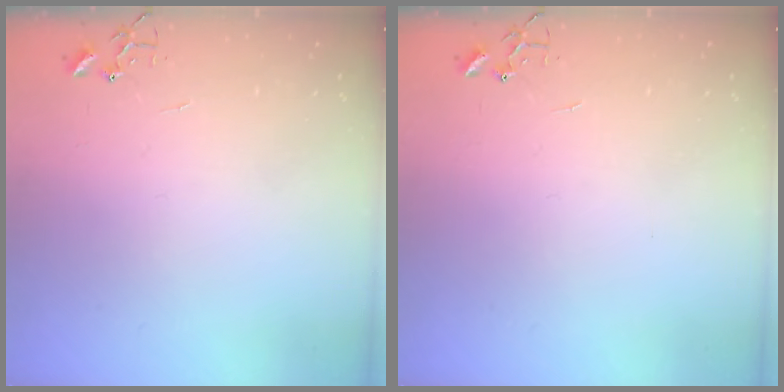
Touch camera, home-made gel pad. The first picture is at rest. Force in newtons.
{"total": 0.0}